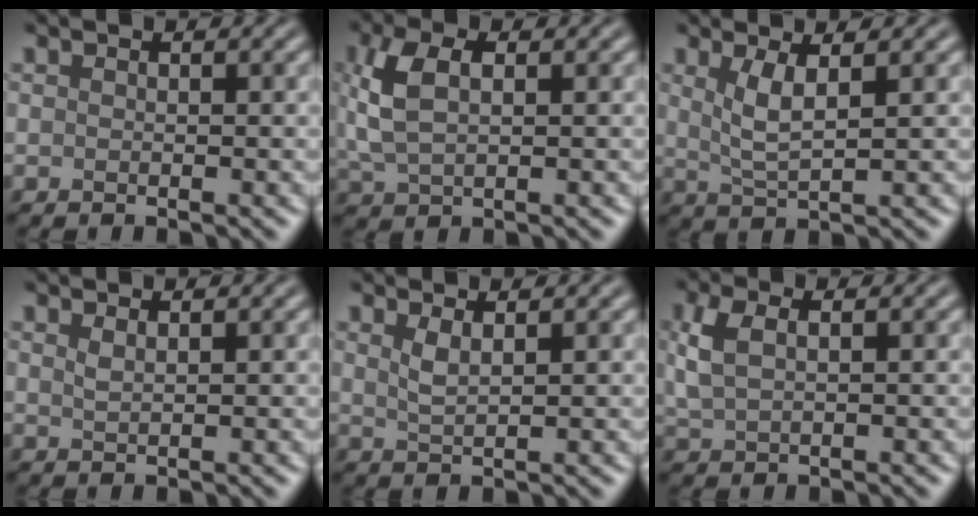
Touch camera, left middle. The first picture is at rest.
{"total": 4.8, "force": [1.2, 2.7, 3.8], "torque": [-0.092, 0.007, 0.025]}
{"total": 3.0, "force": [1.1, 0.8, 2.7], "torque": [-0.055, -0.006, 0.026]}
{"total": 1.0, "force": [0.7, 0.3, 0.6], "torque": [-0.011, 0.000, 0.013]}
{"total": 1.7, "force": [0.9, 0.5, 1.3], "torque": [-0.028, -0.003, 0.020]}
{"total": 3.3, "force": [1.1, 1.8, 2.6], "torque": [-0.067, 0.006, 0.023]}